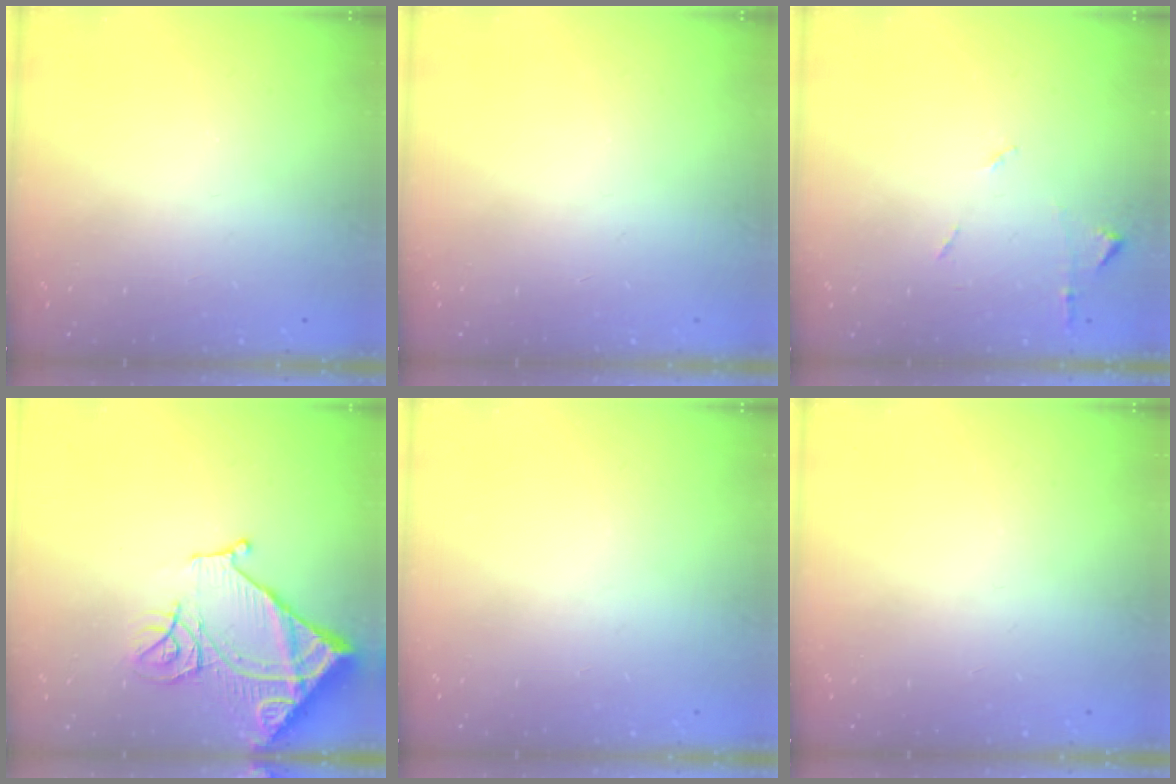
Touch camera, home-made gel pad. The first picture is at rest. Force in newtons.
{"total": 0.0}
{"total": 5.6, "press": 5.6, "slide": 0.8}
{"total": 16.3, "press": 16.2, "slide": 1.9}
{"total": 0.0}
{"total": 0.0}